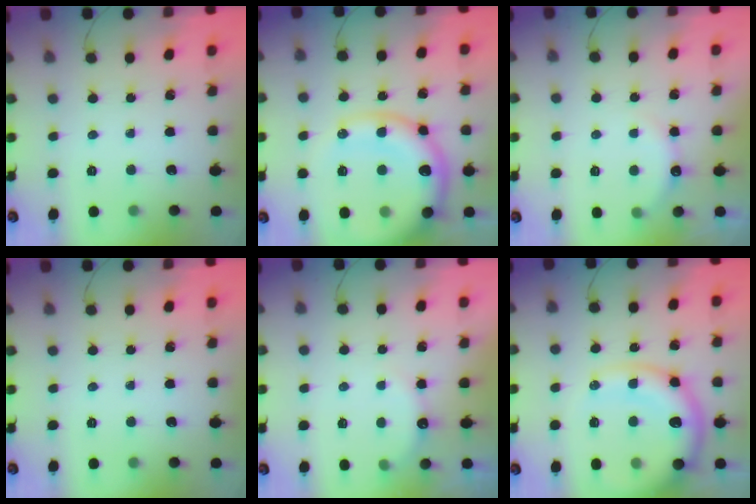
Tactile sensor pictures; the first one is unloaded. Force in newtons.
{"total": 21.6, "press": 21.1, "slide": 4.6}
{"total": 5.2, "press": 5.0, "slide": 1.4}
{"total": 0.0}
{"total": 6.1, "press": 5.9, "slide": 1.3}
{"total": 16.2, "press": 15.6, "slide": 4.3}